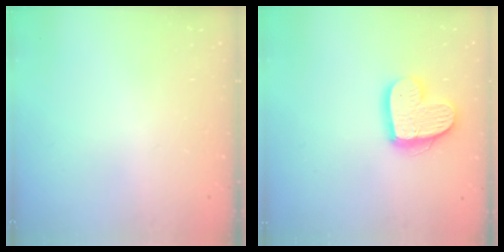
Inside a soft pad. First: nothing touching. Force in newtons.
{"total": 13.9, "press": 13.9, "slide": 1.0}